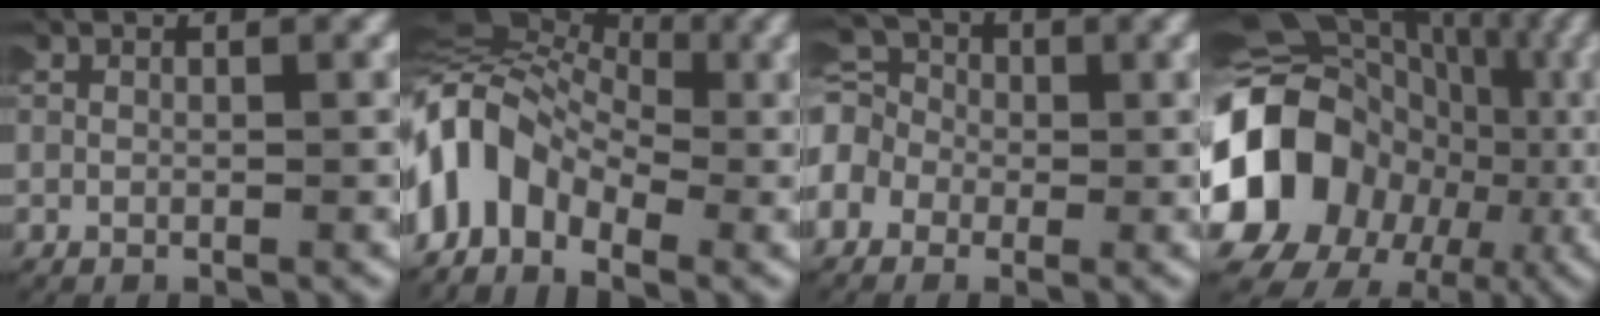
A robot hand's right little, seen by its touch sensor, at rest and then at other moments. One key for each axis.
{"total": 11.6, "fx": -0.7, "fy": 9.9, "fz": 6.1, "tx": -0.165, "ty": -0.021, "tz": -0.017}
{"total": 7.2, "fx": 0.1, "fy": 6.6, "fz": 3.0, "tx": -0.077, "ty": 0.000, "tz": -0.015}
{"total": 19.8, "fx": -2.5, "fy": 15.7, "fz": 11.8, "tx": -0.231, "ty": -0.025, "tz": -0.046}